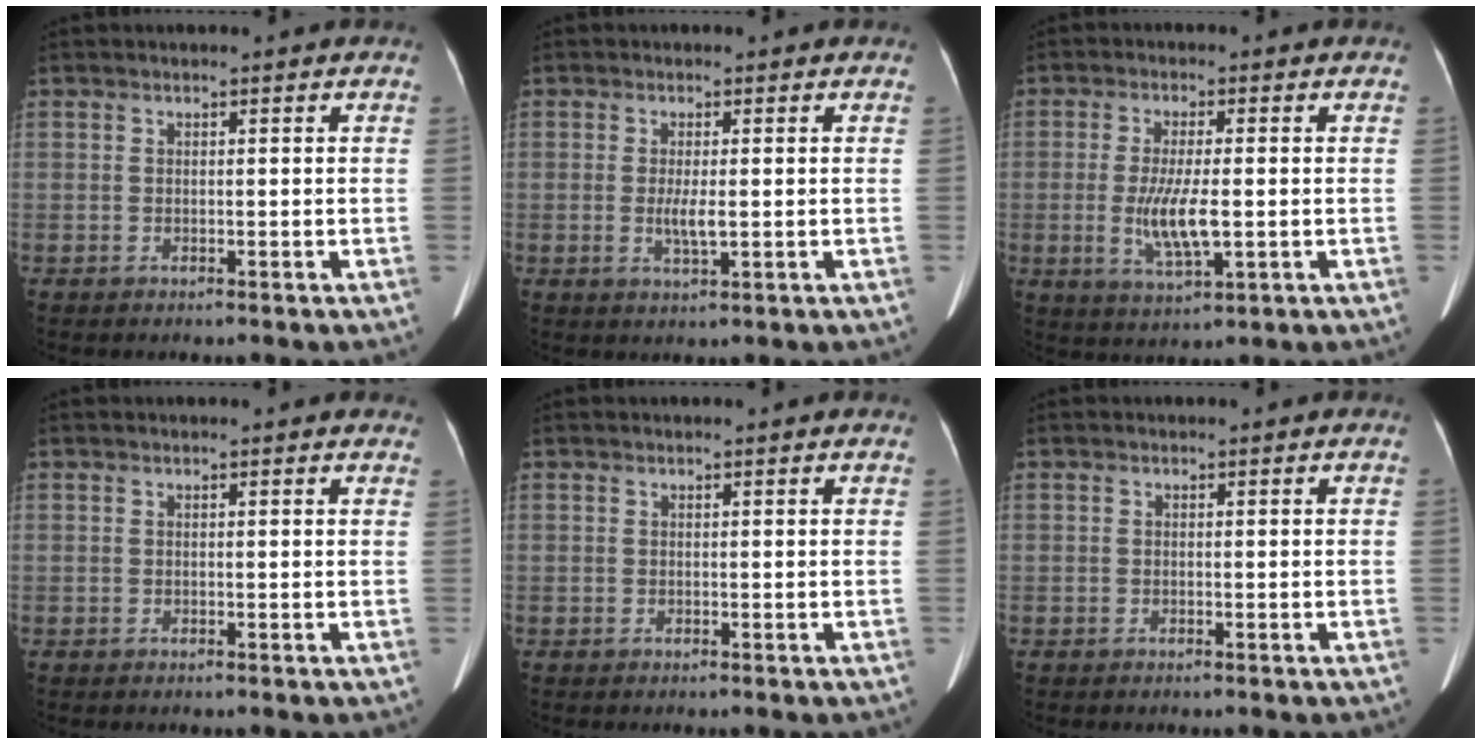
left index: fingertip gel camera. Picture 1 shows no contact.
{"total": 2.9, "force": [-0.3, 0.5, 2.8], "torque": [-0.058, -0.005, -0.003]}
{"total": 7.1, "force": [-0.9, 1.6, 6.8], "torque": [-0.140, -0.014, -0.016]}
{"total": 2.3, "force": [2.1, 0.8, 0.6], "torque": [-0.005, 0.004, 0.003]}
{"total": 0.8, "force": [0.7, 0.1, 0.2], "torque": [-0.007, 0.010, 0.003]}
{"total": 0.0}